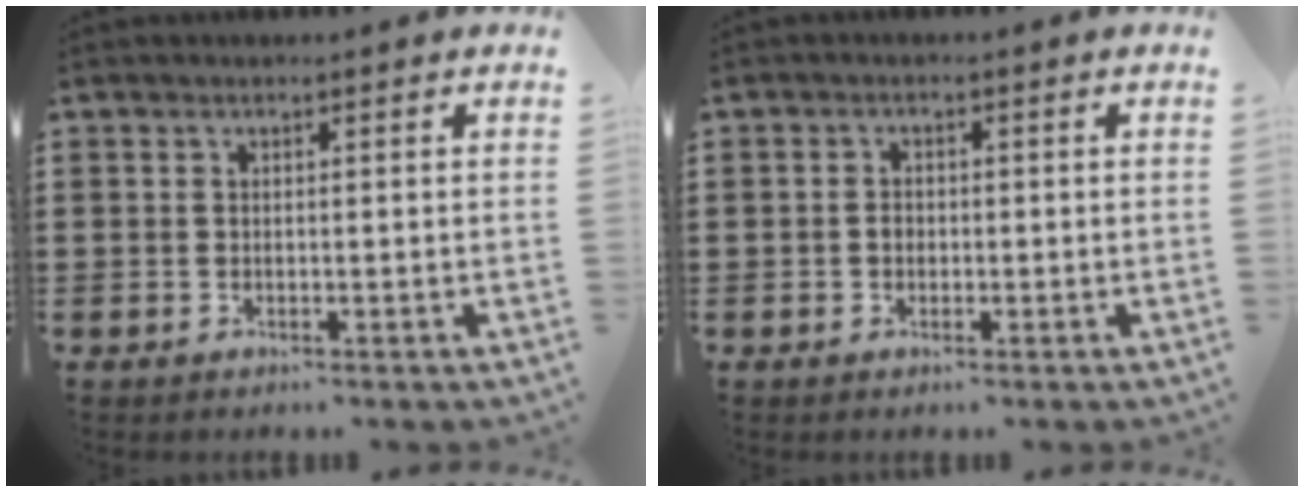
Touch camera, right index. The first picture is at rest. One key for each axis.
{"total": 1.3, "fx": -0.3, "fy": 0.9, "fz": 0.9, "tx": -0.020, "ty": 0.000, "tz": -0.005}